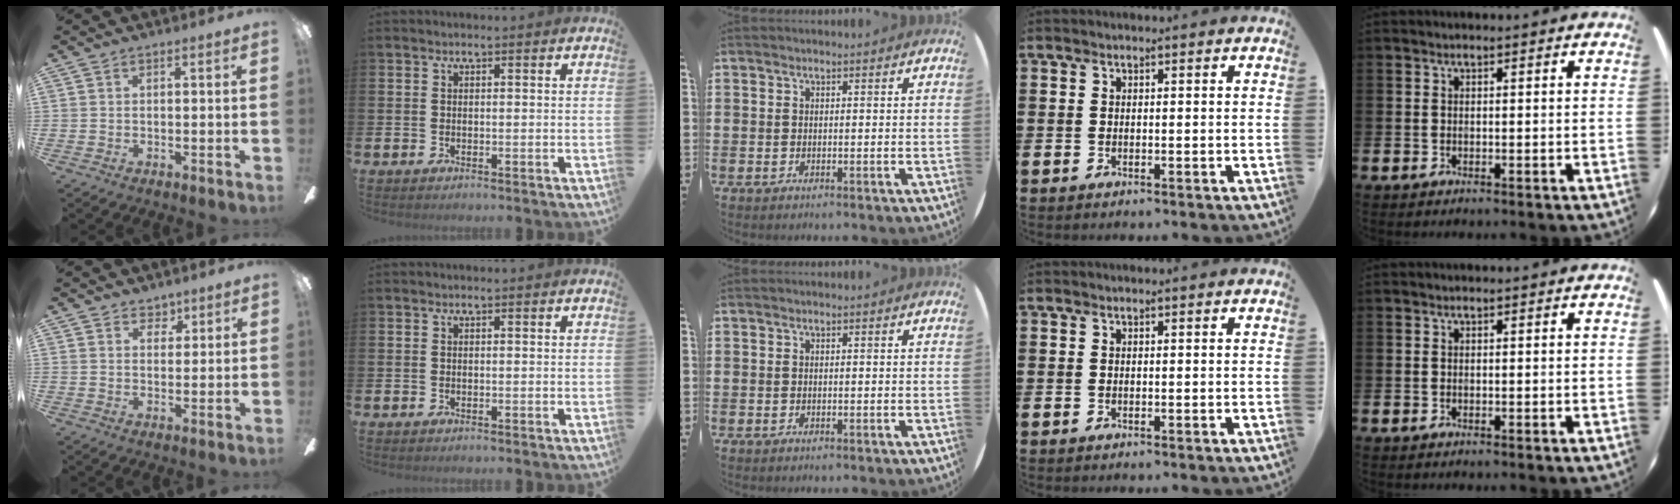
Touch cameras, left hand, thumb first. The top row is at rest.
{"thumb": {"total": 3.9, "force": [2.9, 2.5, 0.8], "torque": [-0.001, -0.013, 0.049]}}